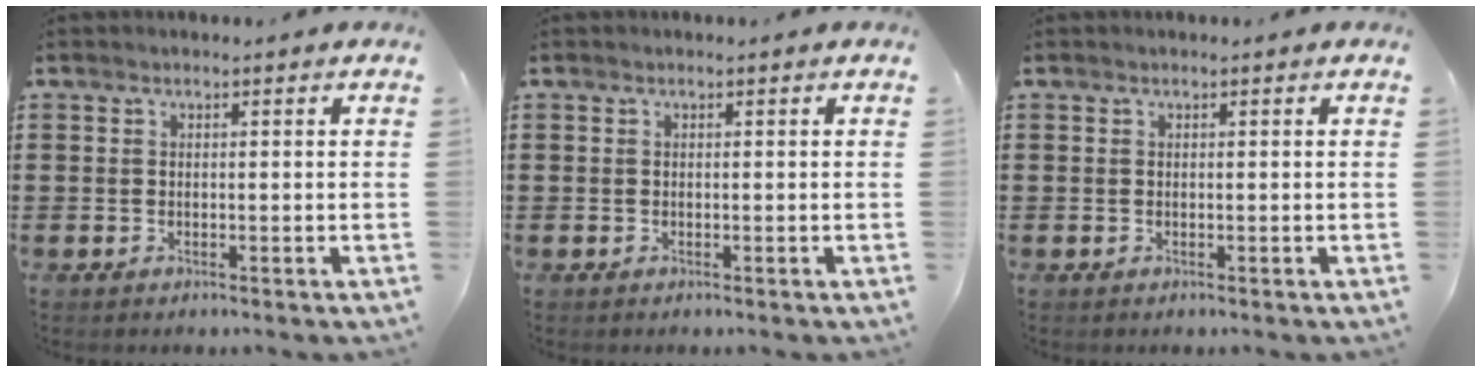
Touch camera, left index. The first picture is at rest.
{"total": 0.0}
{"total": 0.0}